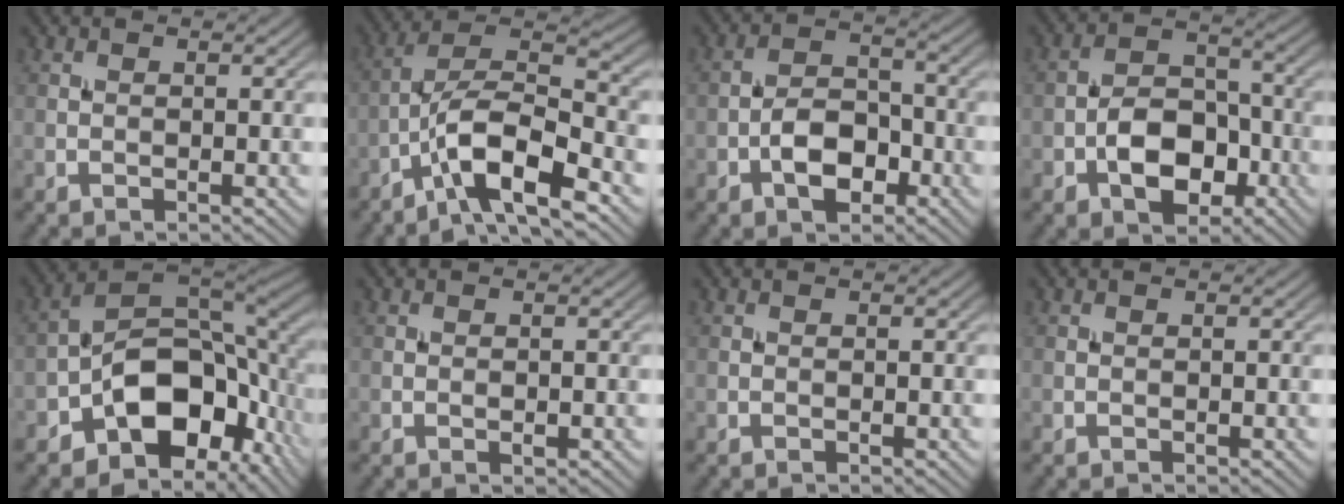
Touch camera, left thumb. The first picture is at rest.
{"total": 10.4, "force": [-5.6, 3.1, 8.2], "torque": [-0.142, 0.012, -0.113]}
{"total": 6.0, "force": [-2.7, 3.6, 4.0], "torque": [-0.064, 0.006, -0.057]}
{"total": 7.6, "force": [-3.1, 4.9, 5.0], "torque": [-0.082, 0.004, -0.062]}
{"total": 13.5, "force": [-5.8, 8.3, 9.0], "torque": [-0.139, -0.015, -0.112]}
{"total": 0.6, "force": [-0.2, 0.3, 0.5], "torque": [-0.008, -0.001, -0.003]}
{"total": 0.0}
{"total": 0.0}